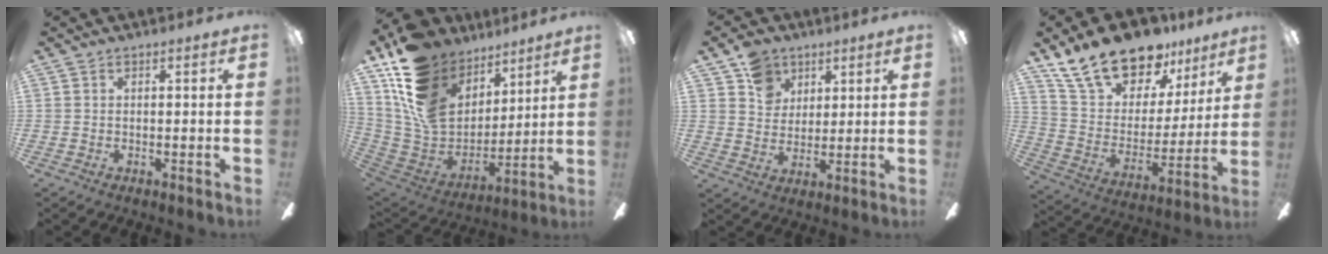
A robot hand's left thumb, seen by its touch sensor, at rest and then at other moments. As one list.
[{"total": 20.2, "force": [10.2, 14.4, 9.9], "torque": [-0.205, -0.061, 0.196]}, {"total": 8.3, "force": [5.2, 6.2, 1.8], "torque": [-0.026, -0.018, 0.097]}, {"total": 19.8, "force": [16.3, 8.6, 7.0], "torque": [-0.144, -0.110, 0.300]}]